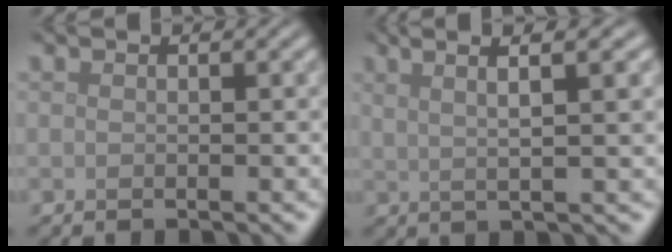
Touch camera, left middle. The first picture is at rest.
{"total": 7.2, "force": [3.5, 2.1, 6.0], "torque": [-0.069, 0.030, 0.024]}